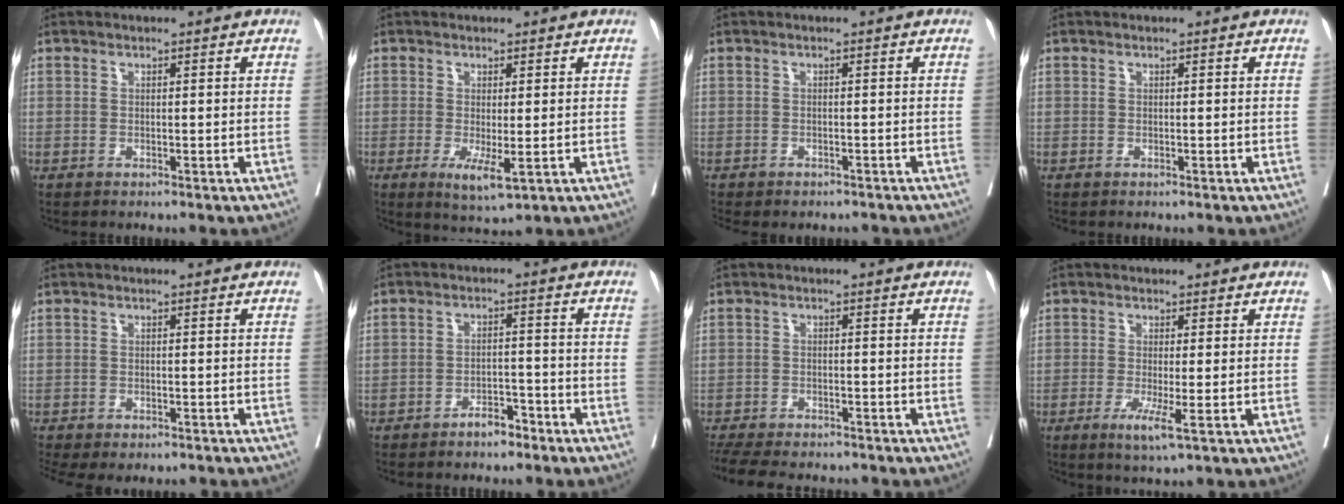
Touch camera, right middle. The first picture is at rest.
{"total": 4.5, "force": [-1.2, 1.0, 4.2], "torque": [-0.072, -0.014, -0.012]}
{"total": 5.3, "force": [-4.8, 1.8, 1.7], "torque": [-0.018, 0.001, -0.059]}
{"total": 0.0}
{"total": 8.9, "force": [-7.1, 3.3, 4.2], "torque": [-0.091, 0.000, -0.094]}
{"total": 3.5, "force": [-2.8, 1.2, 1.7], "torque": [-0.025, 0.005, -0.046]}
{"total": 12.2, "force": [-10.7, 3.1, 5.1], "torque": [-0.097, -0.013, -0.150]}
{"total": 3.8, "force": [-1.4, -0.1, 3.5], "torque": [-0.062, -0.013, -0.022]}